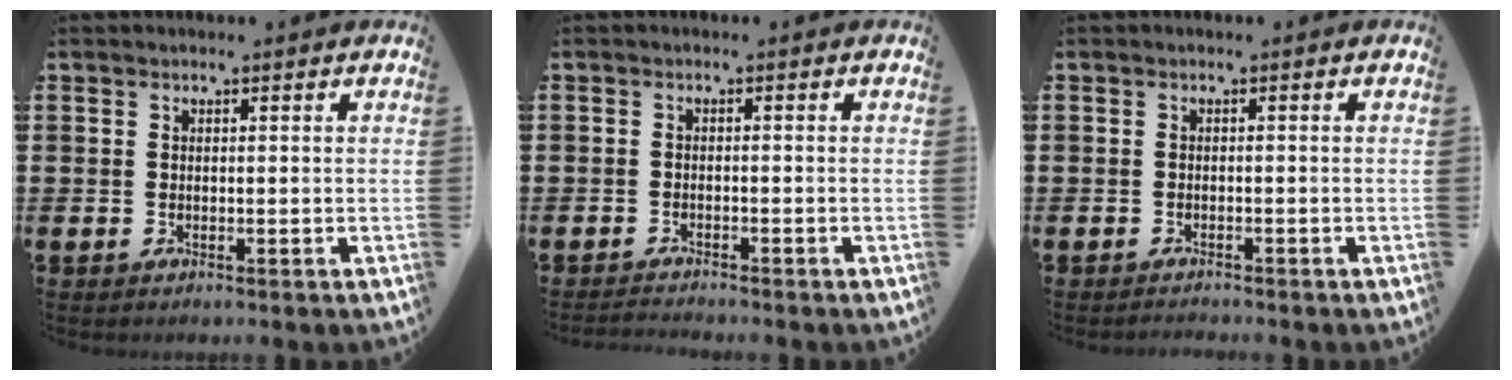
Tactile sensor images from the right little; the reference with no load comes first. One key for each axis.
{"total": 1.0, "fx": -1.0, "fy": 0.0, "fz": 0.1, "tx": -0.004, "ty": -0.001, "tz": -0.019}
{"total": 0.6, "fx": -0.6, "fy": -0.1, "fz": 0.0, "tx": -0.001, "ty": -0.001, "tz": -0.013}